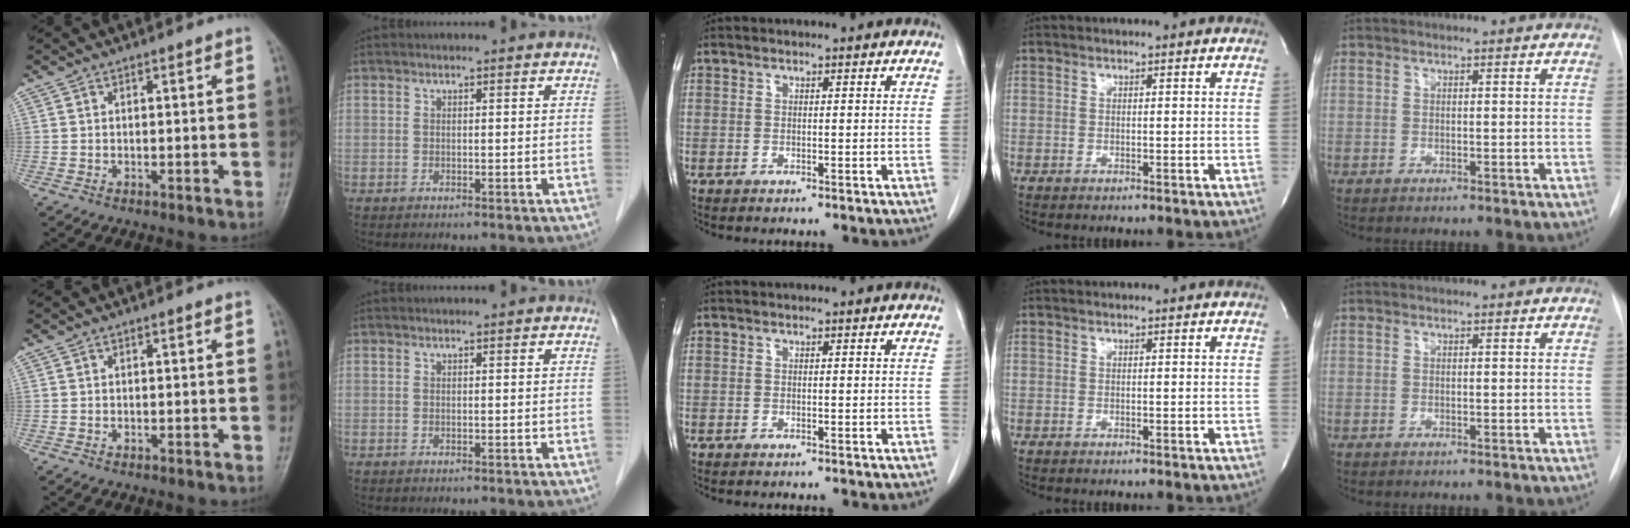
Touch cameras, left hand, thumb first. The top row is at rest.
{}